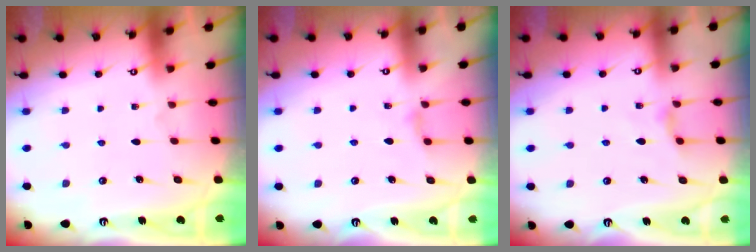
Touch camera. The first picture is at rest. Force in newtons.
{"total": 3.8, "press": 3.8, "slide": 0.5}
{"total": 2.6, "press": 2.5, "slide": 0.5}